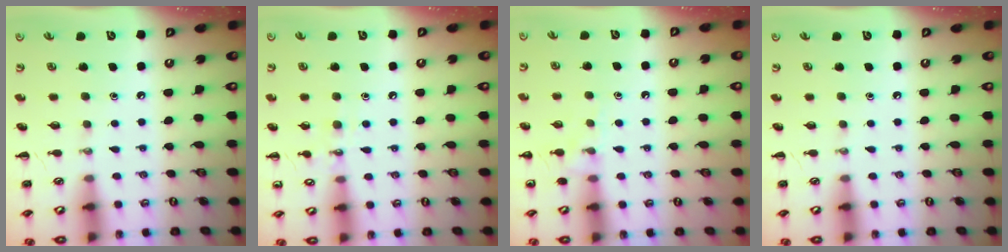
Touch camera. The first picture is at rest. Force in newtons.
{"total": 6.9, "press": 6.7, "slide": 1.7}
{"total": 7.9, "press": 7.7, "slide": 1.8}
{"total": 0.0}